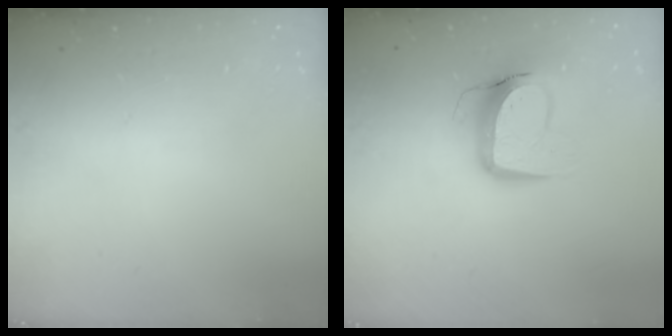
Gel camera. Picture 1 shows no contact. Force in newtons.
{"total": 11.3, "press": 11.2, "slide": 1.1}